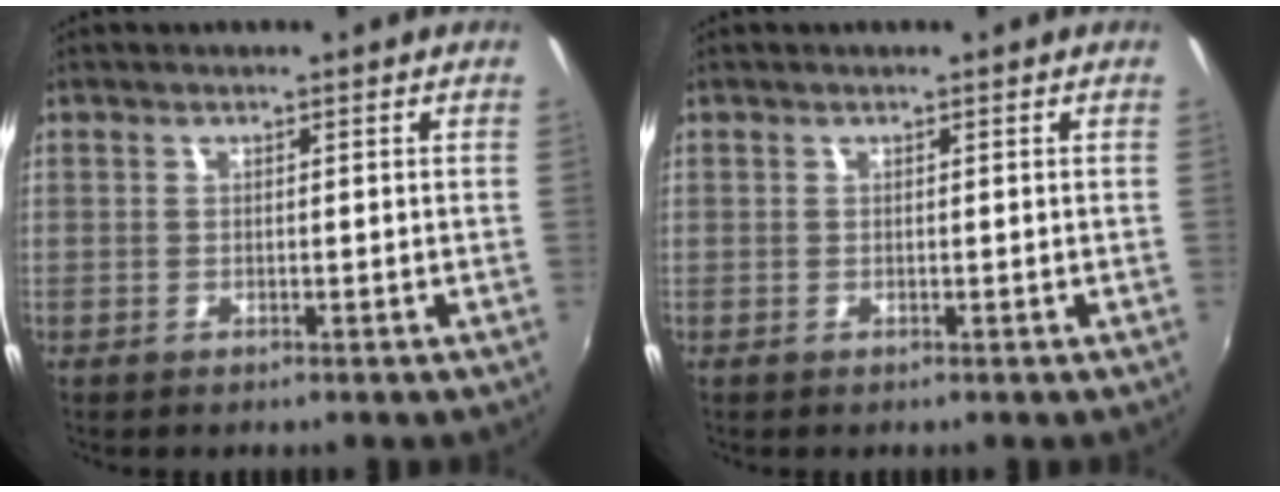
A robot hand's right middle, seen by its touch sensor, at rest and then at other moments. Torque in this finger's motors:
{"motor_torque": [0.04, -0.03, 0.01, 0.00]}